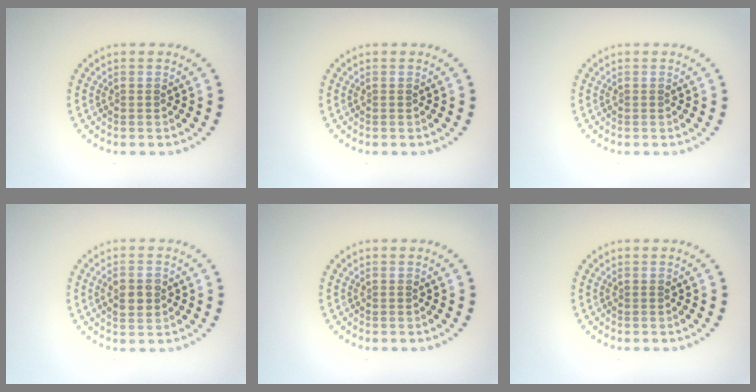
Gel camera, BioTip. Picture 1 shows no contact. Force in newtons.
{"total": 0.0}
{"total": 0.0}
{"total": 2.2, "press": 2.2, "slide": 0.2}
{"total": 0.0}
{"total": 0.0}